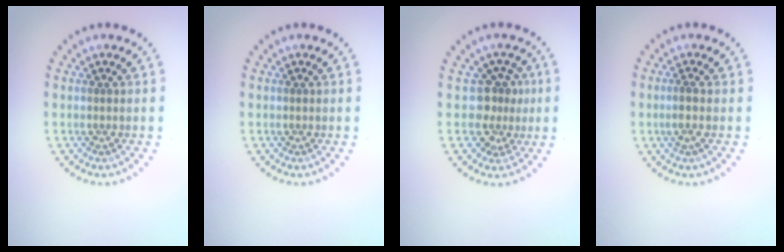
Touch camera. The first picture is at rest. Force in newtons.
{"total": 0.0}
{"total": 2.8, "press": 2.1, "slide": 1.9}
{"total": 1.0, "press": 0.7, "slide": 0.6}